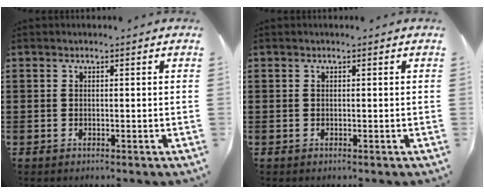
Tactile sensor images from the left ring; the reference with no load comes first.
{"total": 0.0}